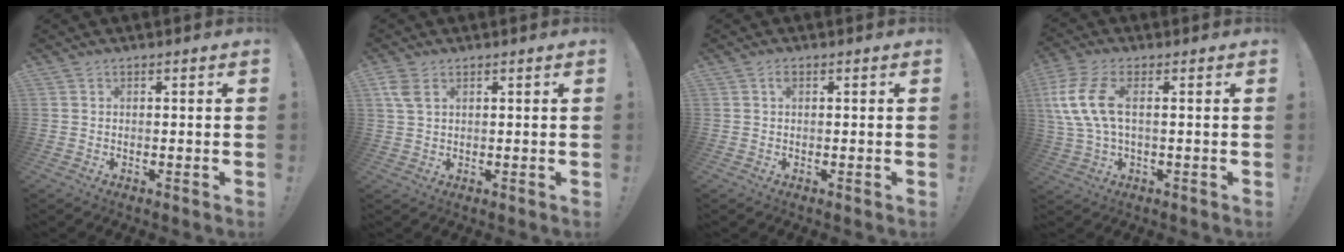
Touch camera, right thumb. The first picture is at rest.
{"total": 4.4, "force": [2.3, 2.4, 3.0], "torque": [-0.062, -0.002, 0.045]}
{"total": 1.3, "force": [0.5, 0.8, 1.0], "torque": [-0.010, -0.001, 0.006]}
{"total": 12.0, "force": [2.4, 5.6, 10.4], "torque": [-0.220, 0.001, 0.050]}